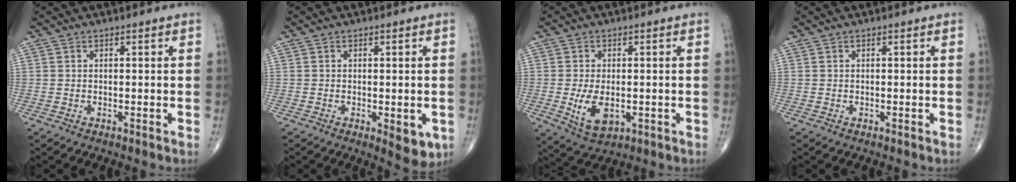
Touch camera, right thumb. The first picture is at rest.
{"total": 5.2, "force": [-1.5, 2.2, 4.5], "torque": [-0.043, -0.009, -0.015]}
{"total": 7.1, "force": [-1.3, 4.0, 5.8], "torque": [-0.100, -0.012, -0.013]}
{"total": 0.0}